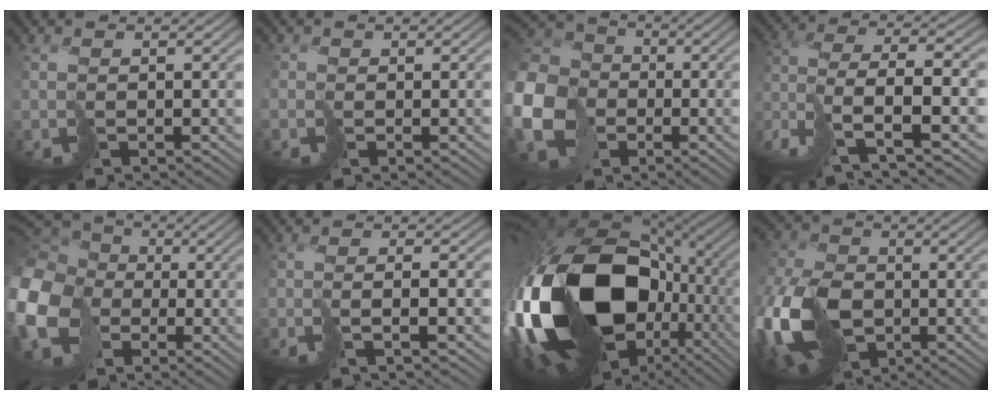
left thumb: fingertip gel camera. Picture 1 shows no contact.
{"total": 1.0, "force": [-0.2, 0.4, -0.8], "torque": [0.023, 0.002, -0.013]}
{"total": 15.0, "force": [-4.9, 11.8, 7.9], "torque": [-0.249, -0.035, -0.098]}
{"total": 11.0, "force": [-7.0, 2.3, 8.2], "torque": [-0.176, -0.004, -0.128]}
{"total": 17.9, "force": [-4.0, 14.8, 9.3], "torque": [-0.275, -0.030, -0.091]}
{"total": 2.1, "force": [-1.1, -0.8, 1.6], "torque": [-0.013, 0.007, -0.027]}
{"total": 21.5, "force": [-0.7, 13.8, 16.5], "torque": [-0.373, -0.046, 0.016]}
{"total": 15.6, "force": [-4.9, 10.5, 10.5], "torque": [-0.256, -0.034, -0.090]}